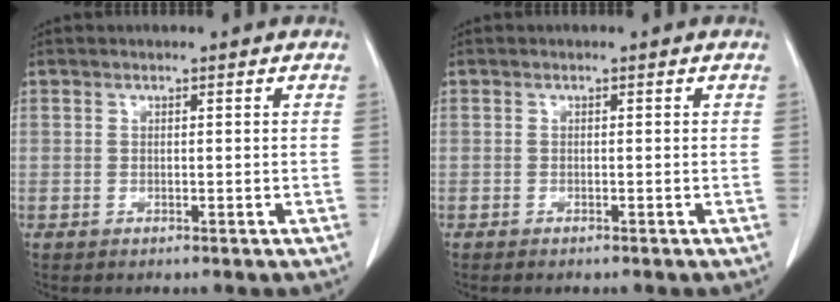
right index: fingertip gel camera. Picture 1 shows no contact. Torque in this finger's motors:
{"motor_torque": [-0.13, 0.10, 0.03, 0.01]}